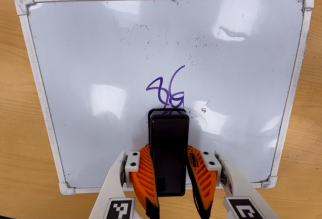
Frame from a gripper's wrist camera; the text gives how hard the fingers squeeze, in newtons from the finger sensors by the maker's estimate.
{"total": 8.0, "left": 6.4, "right": 9.6}